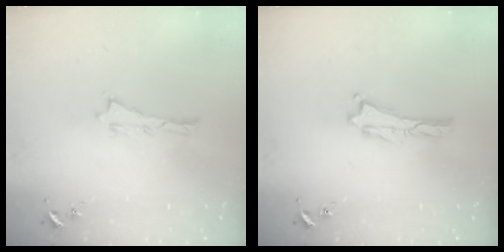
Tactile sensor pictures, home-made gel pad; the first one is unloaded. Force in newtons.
{"total": 0.0}